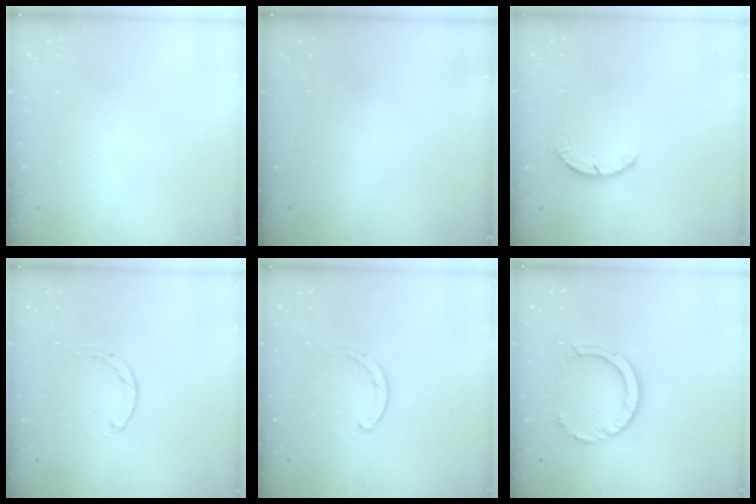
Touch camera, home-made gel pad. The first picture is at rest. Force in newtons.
{"total": 0.0}
{"total": 2.7, "press": 2.6, "slide": 0.4}
{"total": 0.7, "press": 0.6, "slide": 0.2}
{"total": 1.8, "press": 1.7, "slide": 0.5}
{"total": 8.3, "press": 8.2, "slide": 0.6}